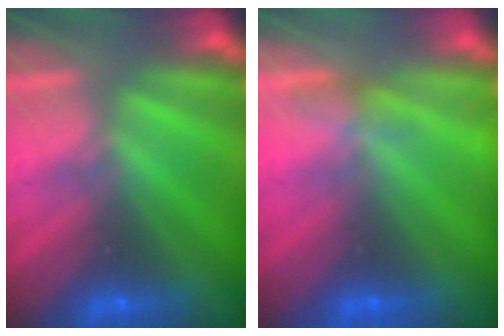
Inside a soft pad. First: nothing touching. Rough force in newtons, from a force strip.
{"total": 3.5}